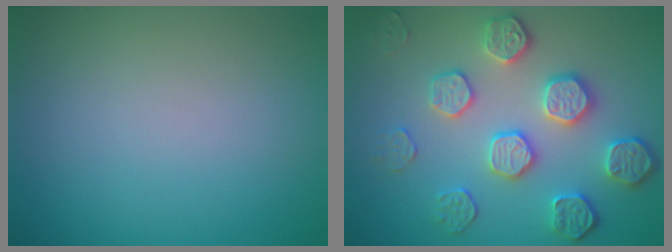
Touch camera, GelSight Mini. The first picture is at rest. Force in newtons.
{"total": 4.7, "press": 4.3, "slide": 1.8}